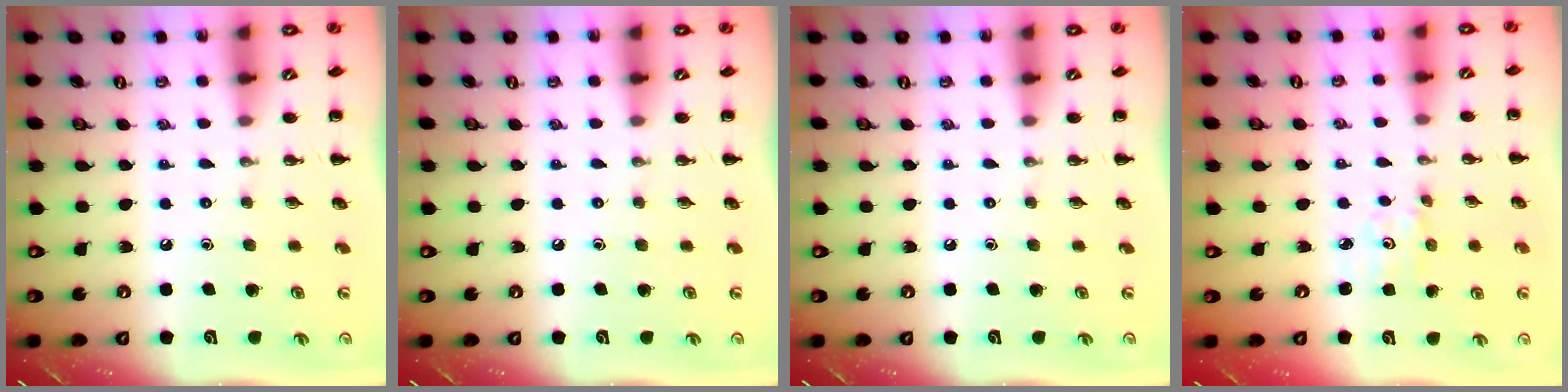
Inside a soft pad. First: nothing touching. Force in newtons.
{"total": 0.0}
{"total": 0.0}
{"total": 1.6, "press": 1.5, "slide": 0.3}